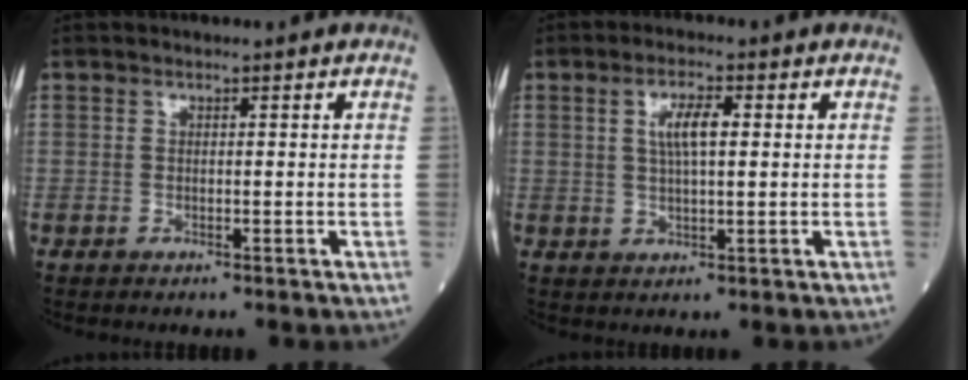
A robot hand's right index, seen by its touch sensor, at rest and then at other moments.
{"total": 4.6, "force": [1.2, 1.0, 4.4], "torque": [-0.085, 0.007, 0.025]}